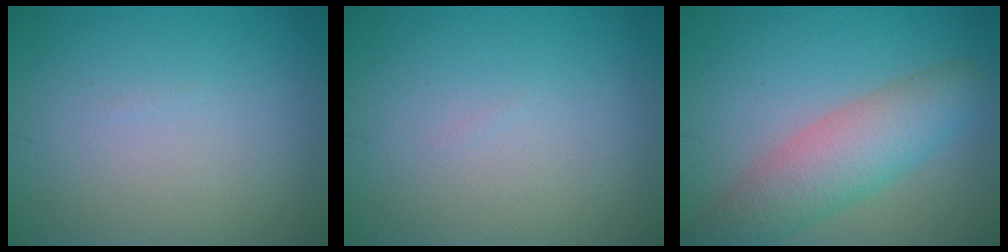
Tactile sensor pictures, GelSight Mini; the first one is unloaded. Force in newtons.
{"total": 0.0}
{"total": 5.8, "press": 5.8, "slide": 0.2}